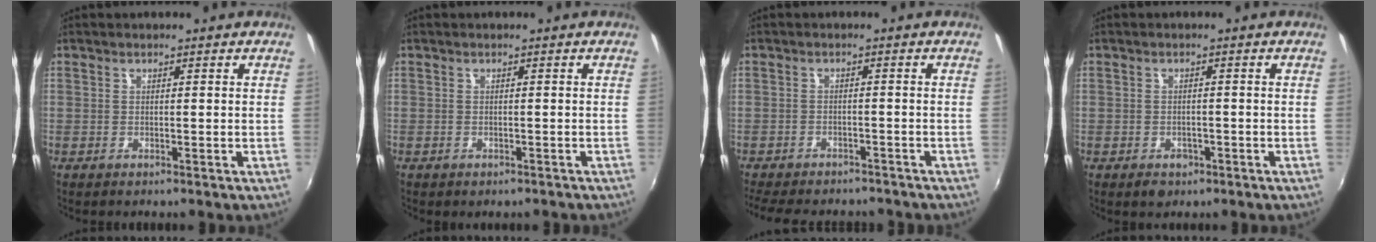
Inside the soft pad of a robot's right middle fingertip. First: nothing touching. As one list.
[{"total": 1.4, "force": [-1.1, 0.6, 0.6], "torque": [-0.013, -0.005, -0.011]}, {"total": 11.8, "force": [-10.2, 3.8, 4.7], "torque": [-0.111, -0.016, -0.147]}, {"total": 3.2, "force": [-1.9, 2.2, 1.3], "torque": [-0.028, -0.005, -0.024]}]